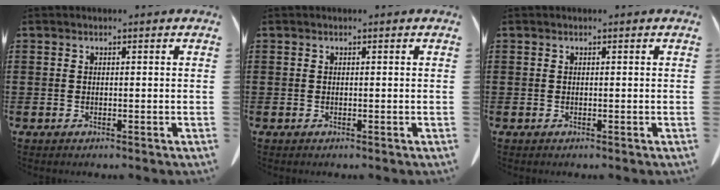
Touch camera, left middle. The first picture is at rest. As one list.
[{"total": 0.0}, {"total": 0.0}]